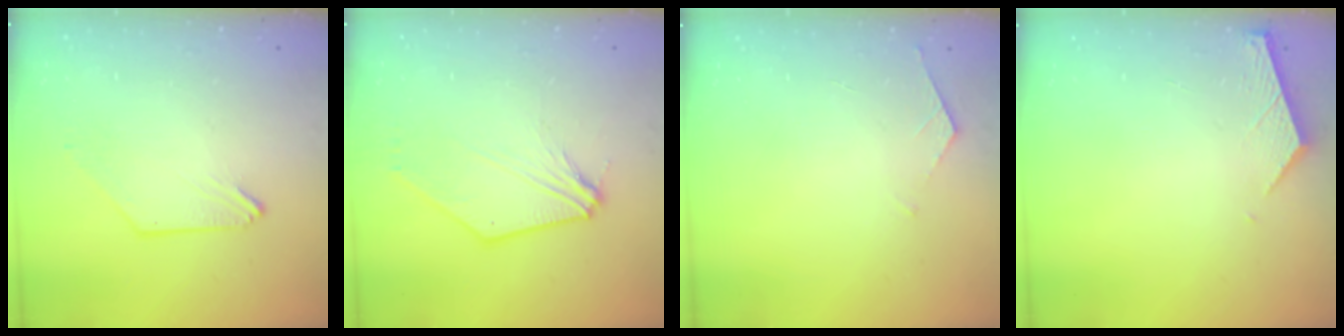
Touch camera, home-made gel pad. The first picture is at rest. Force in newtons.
{"total": 9.9, "press": 9.8, "slide": 1.6}
{"total": 3.7, "press": 3.6, "slide": 0.4}
{"total": 2.4, "press": 2.4, "slide": 0.3}